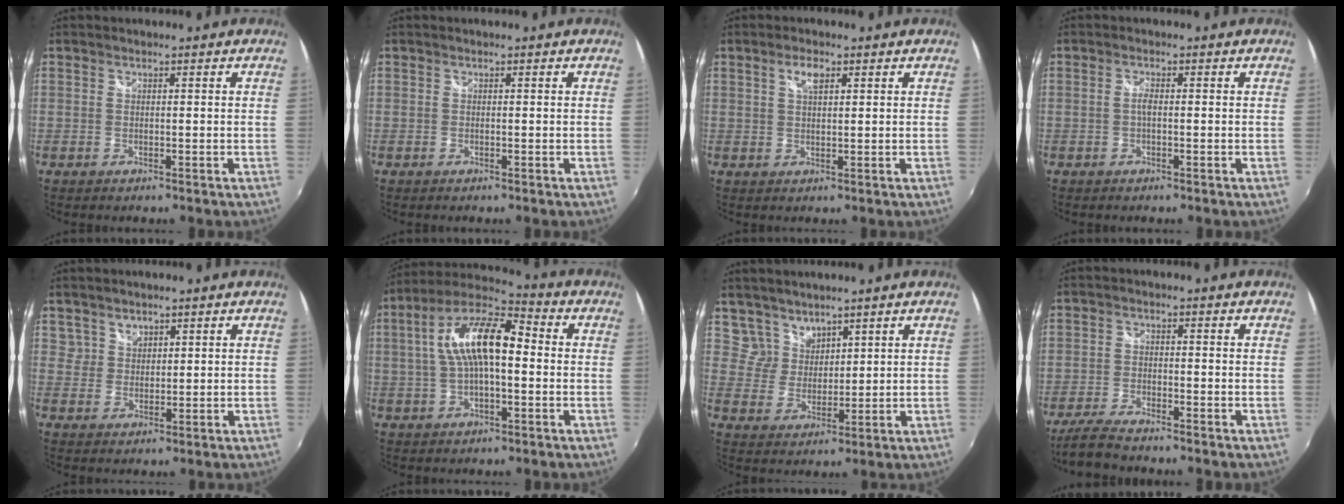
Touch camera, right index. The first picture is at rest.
{"total": 0.0}
{"total": 3.0, "force": [1.5, 1.2, 2.3], "torque": [-0.041, 0.004, 0.024]}
{"total": 1.3, "force": [-0.2, 0.4, 1.2], "torque": [-0.024, 0.002, -0.006]}
{"total": 3.2, "force": [2.3, 2.2, -0.1], "torque": [0.013, 0.011, 0.043]}
{"total": 14.3, "force": [0.9, 5.8, 13.1], "torque": [-0.245, 0.024, 0.007]}
{"total": 5.5, "force": [4.5, 3.2, 0.0], "torque": [0.010, 0.011, 0.093]}
{"total": 5.7, "force": [-5.1, 0.7, 2.5], "torque": [-0.076, -0.016, -0.099]}